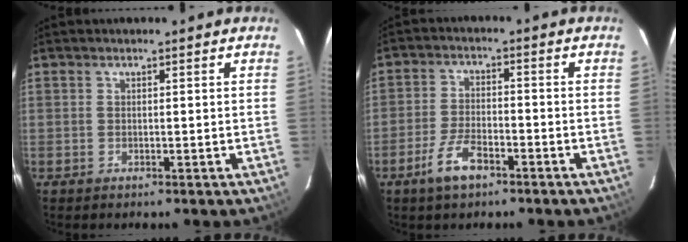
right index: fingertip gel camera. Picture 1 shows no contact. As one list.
[{"total": 6.7, "force": [-4.3, 2.6, 4.4], "torque": [-0.102, -0.002, -0.080]}]